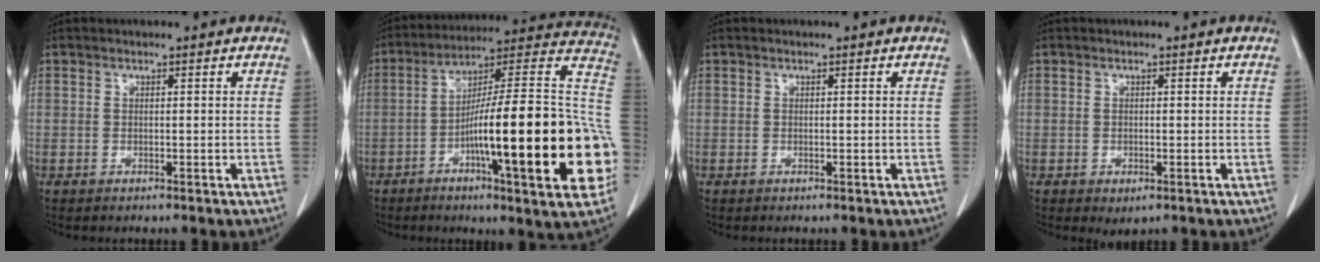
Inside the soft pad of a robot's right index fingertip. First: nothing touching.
{"total": 28.2, "force": [-6.9, 2.6, 27.2], "torque": [-0.317, 0.008, -0.112]}
{"total": 0.0}
{"total": 2.3, "force": [-1.1, 1.4, 1.5], "torque": [-0.016, -0.001, -0.001]}